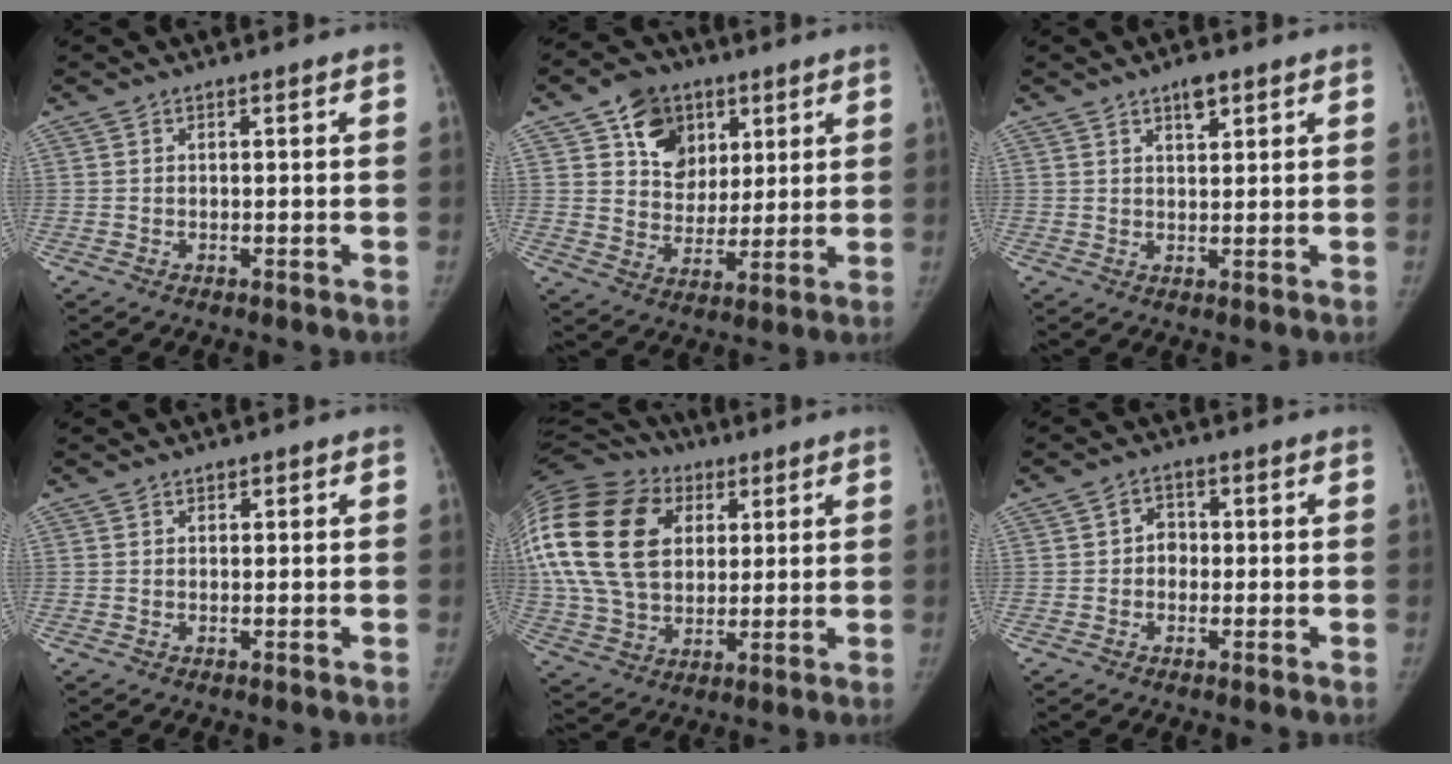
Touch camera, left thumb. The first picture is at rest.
{"total": 12.2, "force": [5.6, 9.6, 5.1], "torque": [-0.042, -0.021, 0.096]}
{"total": 3.4, "force": [2.2, 1.5, 2.2], "torque": [-0.022, -0.012, 0.034]}
{"total": 0.6, "force": [0.4, 0.4, 0.1], "torque": [0.005, -0.002, 0.005]}
{"total": 31.4, "force": [8.3, 22.2, 20.6], "torque": [-0.478, 0.054, 0.165]}
{"total": 3.1, "force": [-0.2, 2.6, 1.5], "torque": [-0.003, 0.009, -0.012]}